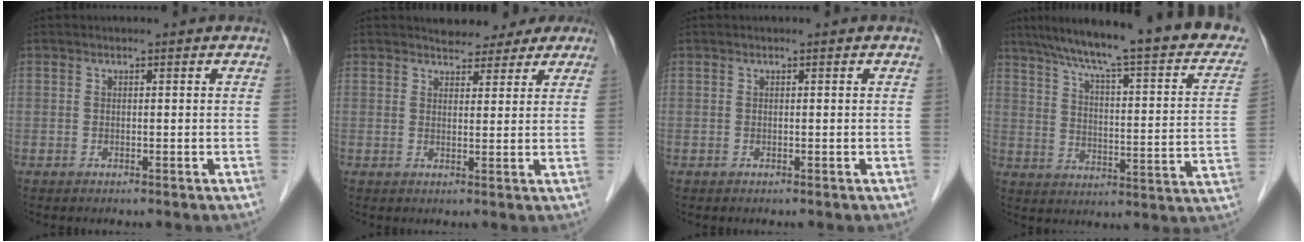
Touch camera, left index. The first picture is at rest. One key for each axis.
{"total": 6.6, "fx": 5.5, "fy": 3.1, "fz": 2.0, "tx": -0.017, "ty": 0.012, "tz": 0.061}
{"total": 0.0}
{"total": 26.1, "fx": 20.8, "fy": 2.9, "fz": 15.5, "tx": -0.230, "ty": -0.010, "tz": 0.268}